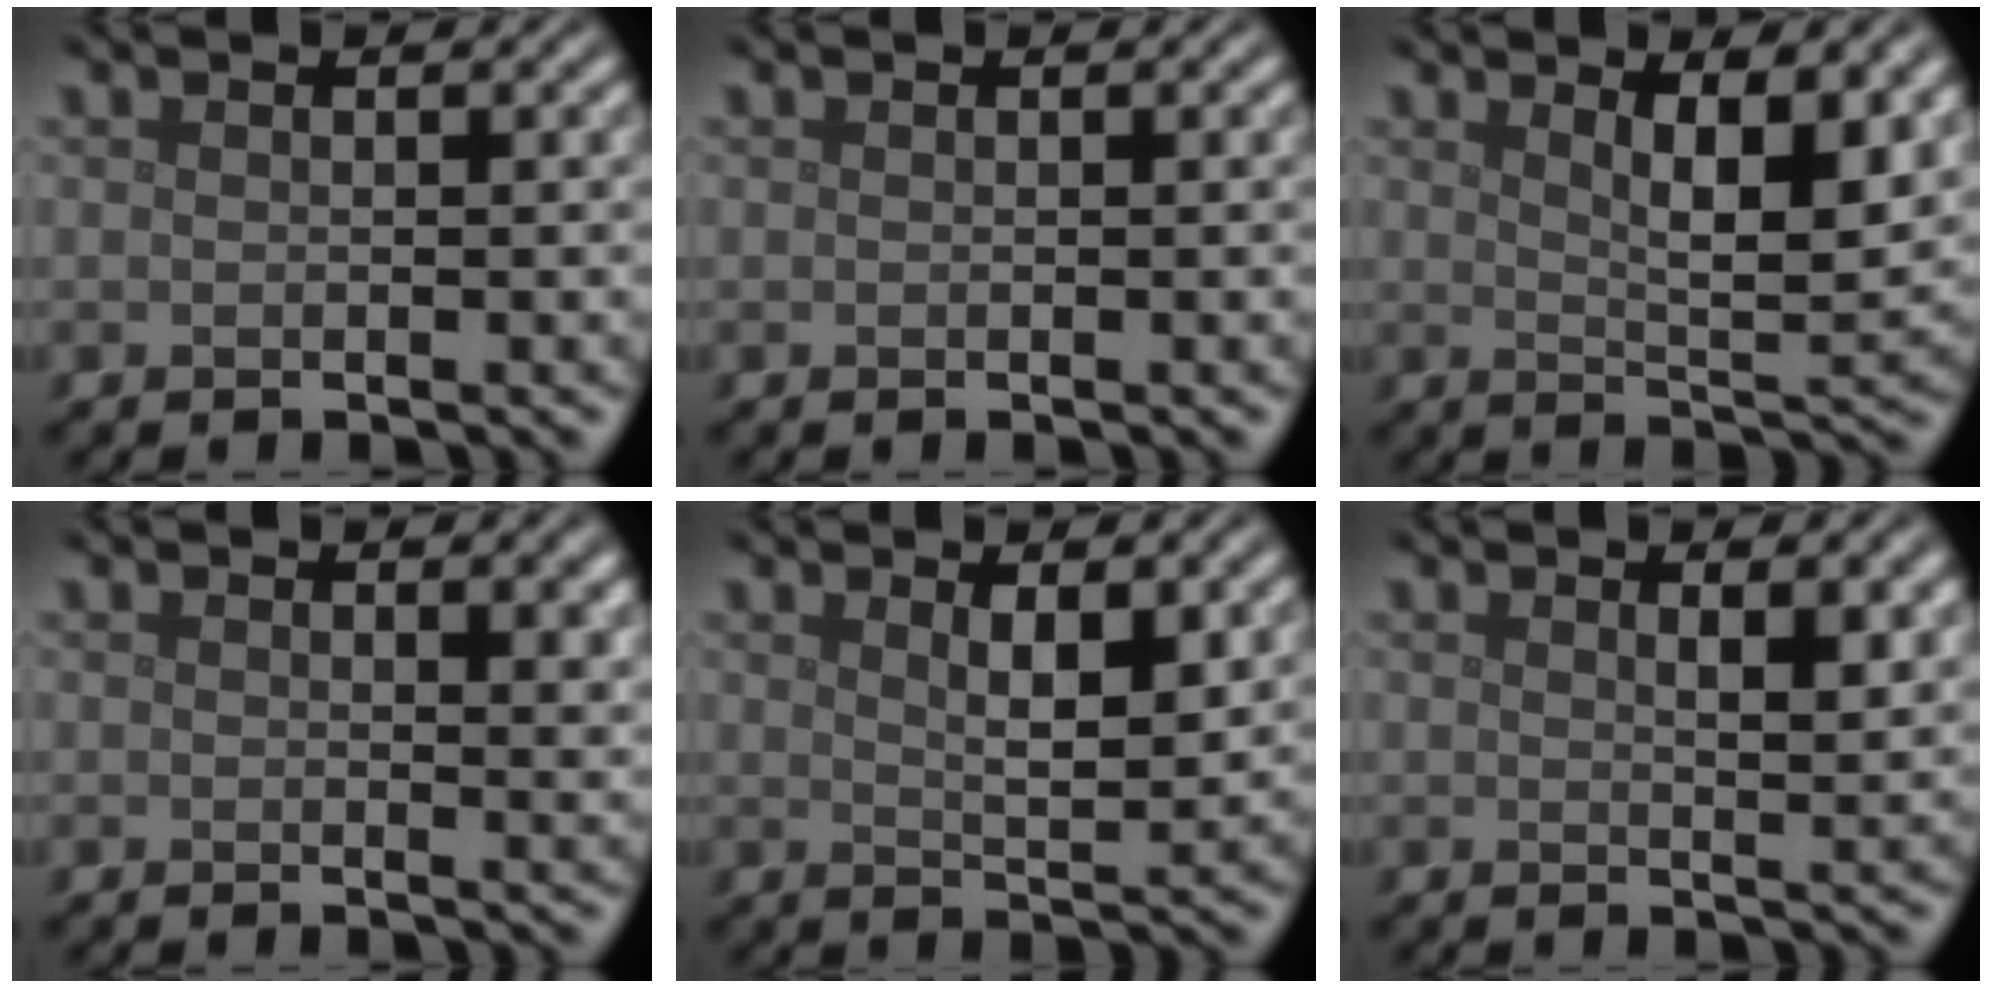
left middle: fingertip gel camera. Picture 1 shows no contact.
{"total": 0.0}
{"total": 5.5, "force": [2.4, 1.6, 4.7], "torque": [-0.070, -0.009, 0.042]}
{"total": 2.2, "force": [1.0, 0.7, 1.8], "torque": [-0.017, -0.003, 0.017]}
{"total": 3.0, "force": [1.4, 0.8, 2.5], "torque": [-0.041, -0.006, 0.027]}
{"total": 2.4, "force": [1.3, 0.7, 2.0], "torque": [-0.023, -0.001, 0.021]}